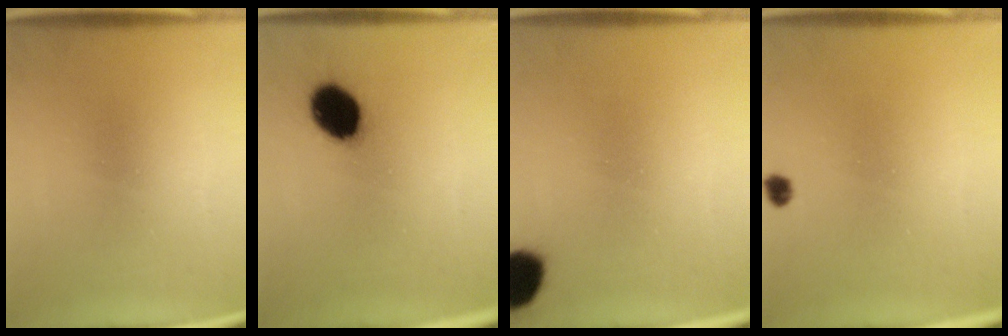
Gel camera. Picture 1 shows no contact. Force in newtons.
{"total": 11.8}
{"total": 8.3}
{"total": 1.4}